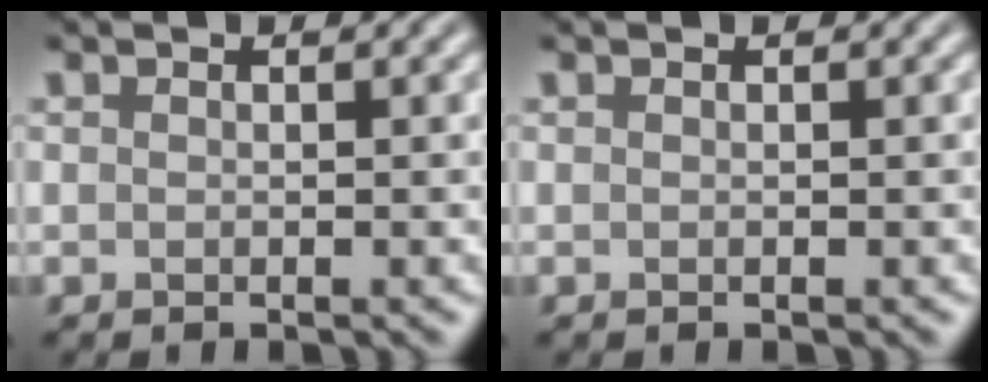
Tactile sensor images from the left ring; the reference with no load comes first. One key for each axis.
{"total": 0.0}